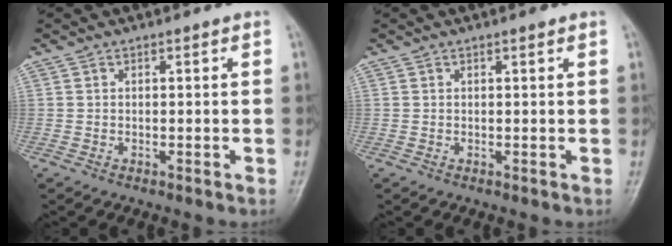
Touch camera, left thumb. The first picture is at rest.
{"total": 0.7, "force": [0.4, 0.1, 0.5], "torque": [-0.007, -0.001, 0.005]}